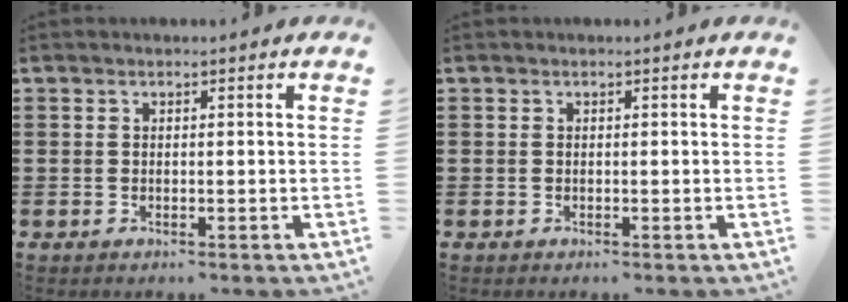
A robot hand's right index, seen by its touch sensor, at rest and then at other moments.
{"total": 0.0}